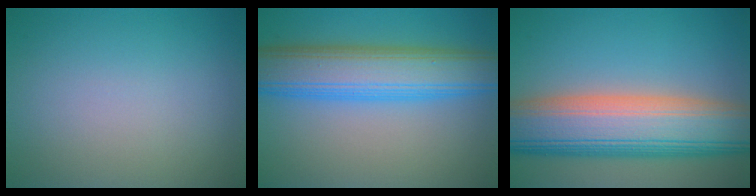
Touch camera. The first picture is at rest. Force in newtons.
{"total": 8.7, "press": 8.7, "slide": 0.1}
{"total": 13.0, "press": 13.0, "slide": 0.5}